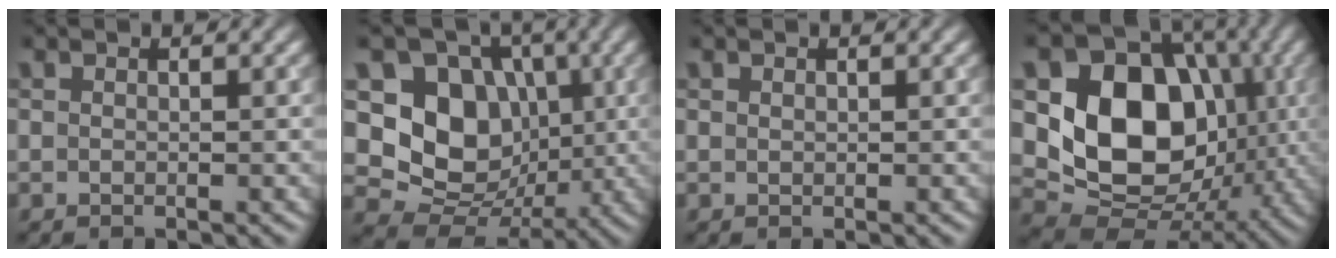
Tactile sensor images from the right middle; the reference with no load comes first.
{"total": 9.2, "force": [1.3, 7.6, 5.0], "torque": [-0.085, -0.012, 0.010]}
{"total": 0.0}
{"total": 12.5, "force": [0.8, 9.7, 7.8], "torque": [-0.139, -0.009, 0.010]}